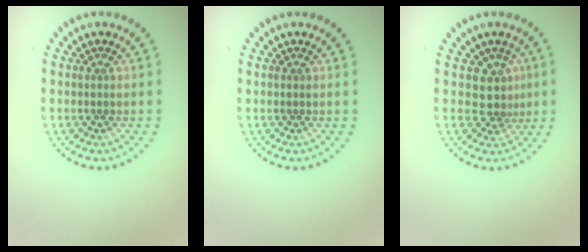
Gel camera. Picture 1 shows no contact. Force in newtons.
{"total": 0.0}
{"total": 2.5, "press": 1.8, "slide": 1.8}